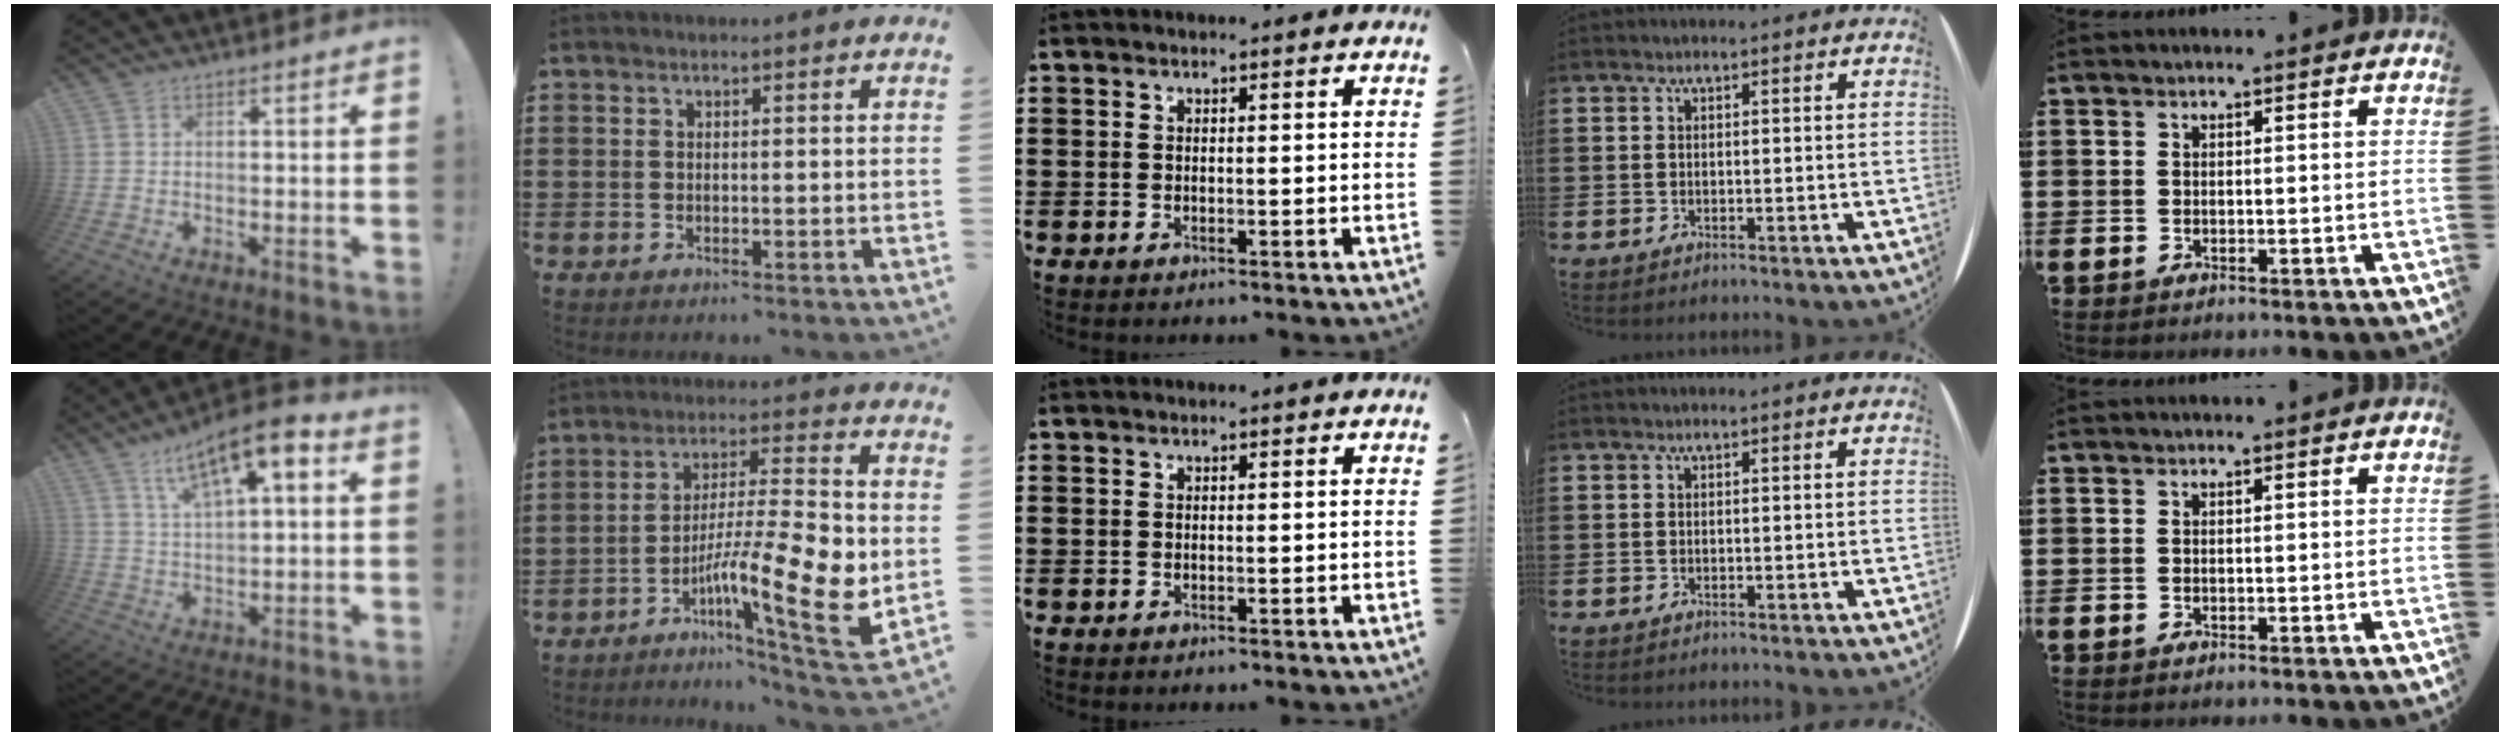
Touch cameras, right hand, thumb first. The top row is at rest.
{"thumb": {"total": 10.5, "force": [5.9, 2.8, 8.3], "torque": [-0.141, -0.027, 0.099]}, "index": {"total": 14.4, "force": [-3.5, 2.7, 13.7], "torque": [-0.231, -0.015, -0.059]}}